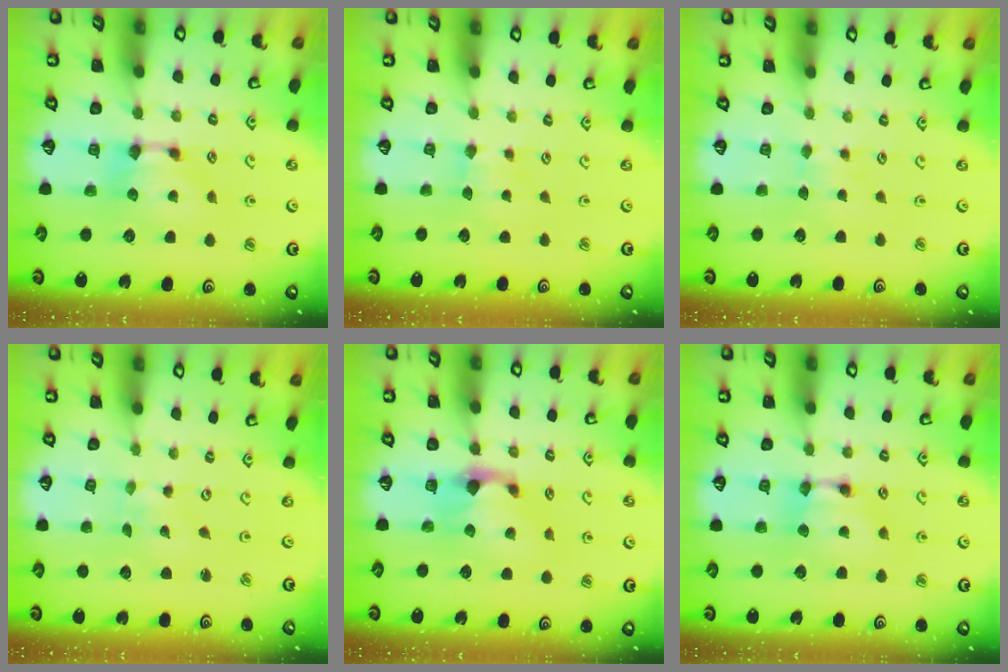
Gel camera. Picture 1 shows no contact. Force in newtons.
{"total": 2.6, "press": 2.6, "slide": 0.5}
{"total": 2.5, "press": 2.5, "slide": 0.5}
{"total": 6.8, "press": 6.8, "slide": 0.4}
{"total": 1.3, "press": 0.6, "slide": 1.2}
{"total": 1.7, "press": 1.7, "slide": 0.1}